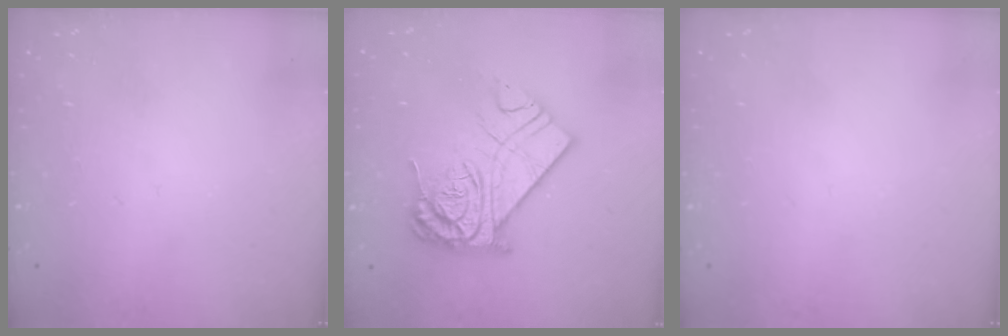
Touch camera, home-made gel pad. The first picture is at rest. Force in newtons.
{"total": 18.2, "press": 18.1, "slide": 1.6}
{"total": 0.0}